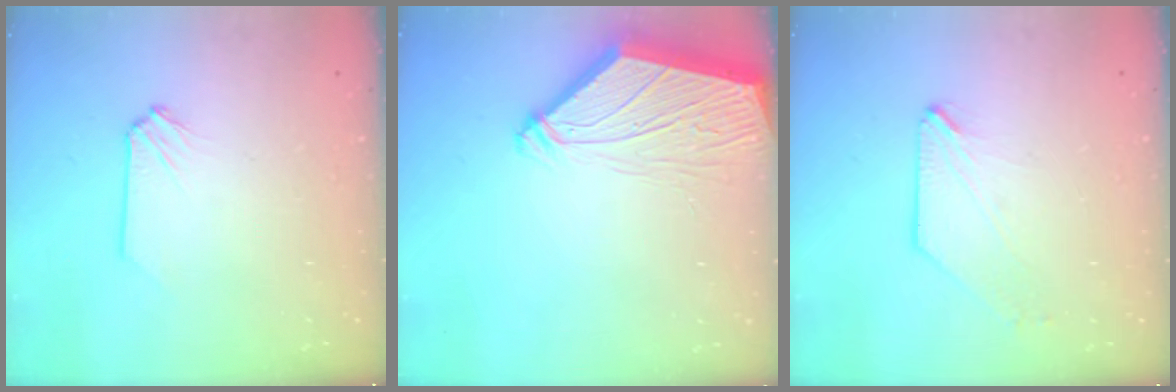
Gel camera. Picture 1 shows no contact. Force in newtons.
{"total": 4.3, "press": 4.2, "slide": 0.5}
{"total": 0.7, "press": 0.7, "slide": 0.1}